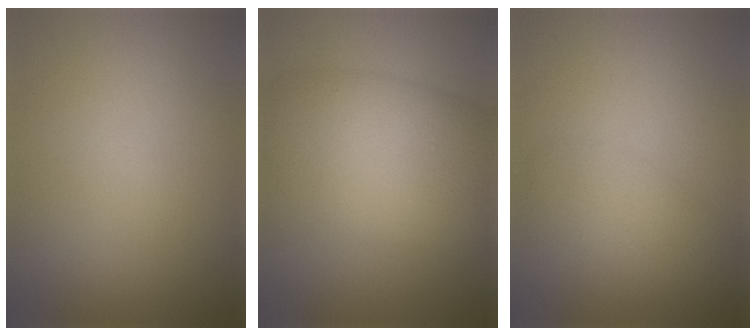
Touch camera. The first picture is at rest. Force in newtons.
{"total": 8.9, "press": 8.9, "slide": 0.4}
{"total": 2.4, "press": 2.4, "slide": 0.2}